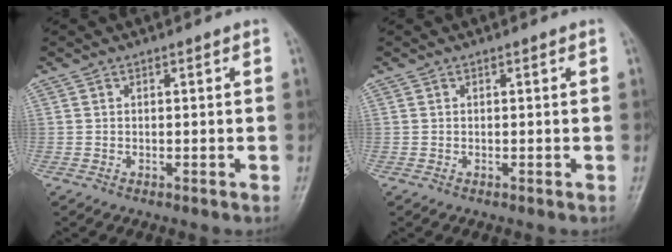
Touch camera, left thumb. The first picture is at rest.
{"total": 0.0}